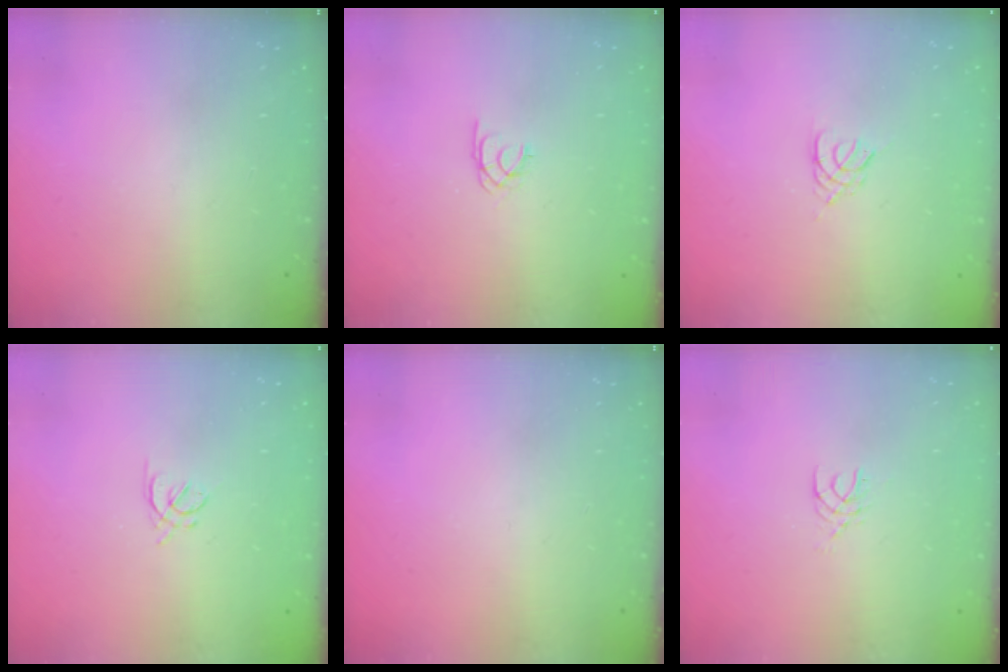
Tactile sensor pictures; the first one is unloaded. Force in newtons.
{"total": 1.8, "press": 1.8, "slide": 0.3}
{"total": 2.6, "press": 2.5, "slide": 0.5}
{"total": 2.8, "press": 2.8, "slide": 0.7}
{"total": 0.0}
{"total": 3.1, "press": 3.0, "slide": 0.4}